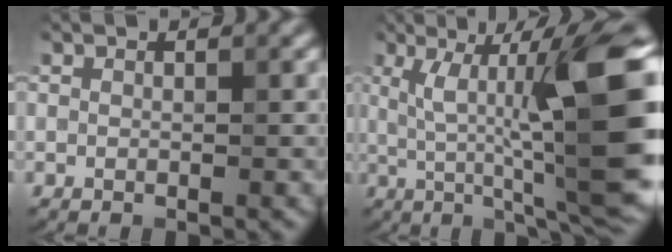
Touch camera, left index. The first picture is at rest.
{"total": 12.7, "force": [1.4, 2.9, 12.2], "torque": [-0.176, 0.005, 0.028]}